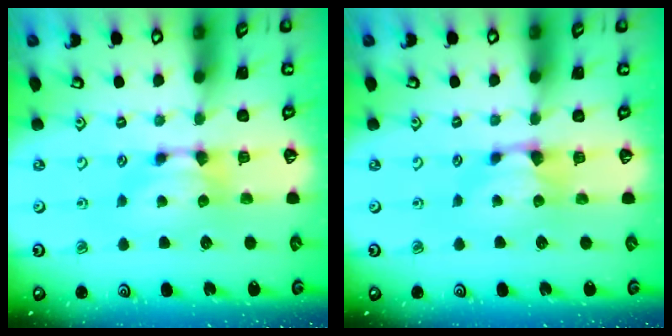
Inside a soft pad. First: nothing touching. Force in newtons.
{"total": 0.8, "press": 0.3, "slide": 0.7}